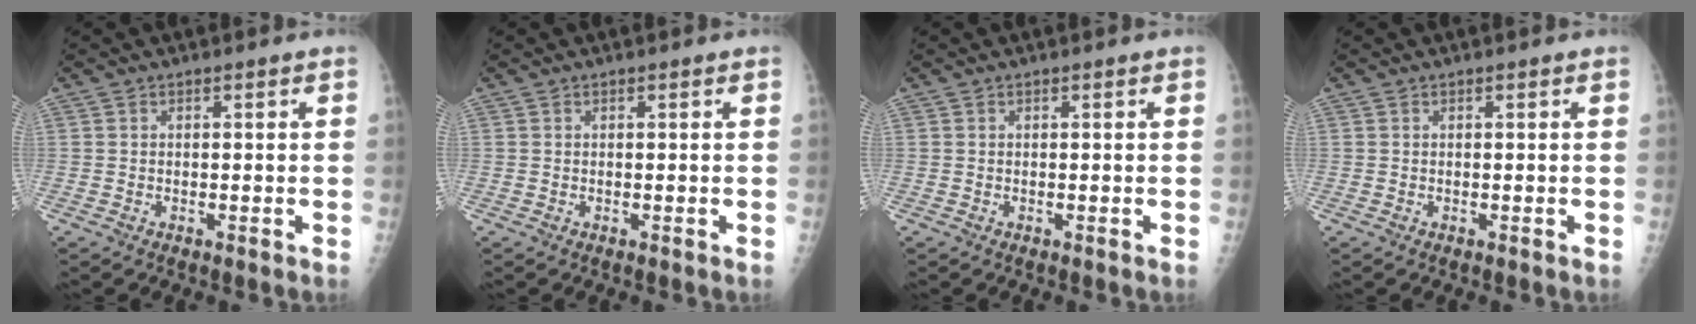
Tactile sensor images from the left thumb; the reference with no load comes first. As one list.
[{"total": 0.0}, {"total": 0.0}, {"total": 0.0}]